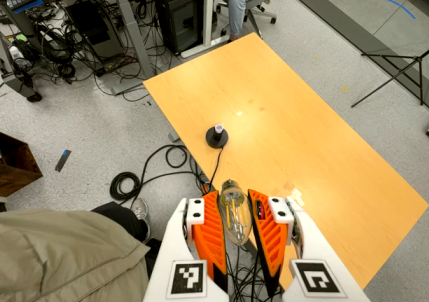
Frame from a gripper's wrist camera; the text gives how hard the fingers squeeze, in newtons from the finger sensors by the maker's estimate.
{"total": 21.4, "left": 24.2, "right": 18.5}